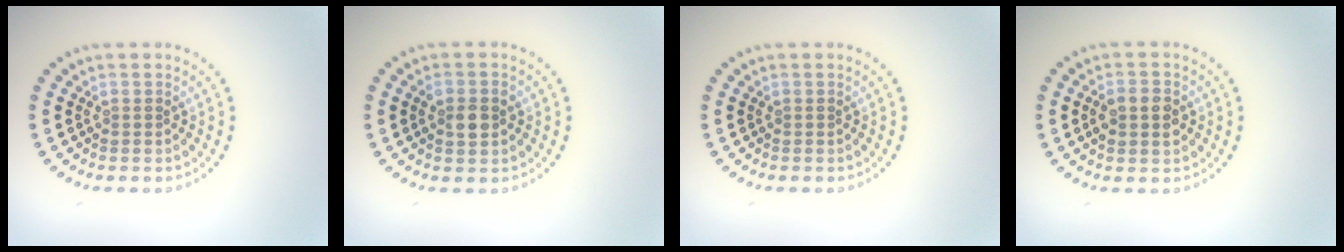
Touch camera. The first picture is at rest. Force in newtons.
{"total": 2.5, "press": 2.5, "slide": 0.3}
{"total": 0.0}
{"total": 2.9, "press": 2.9, "slide": 0.1}